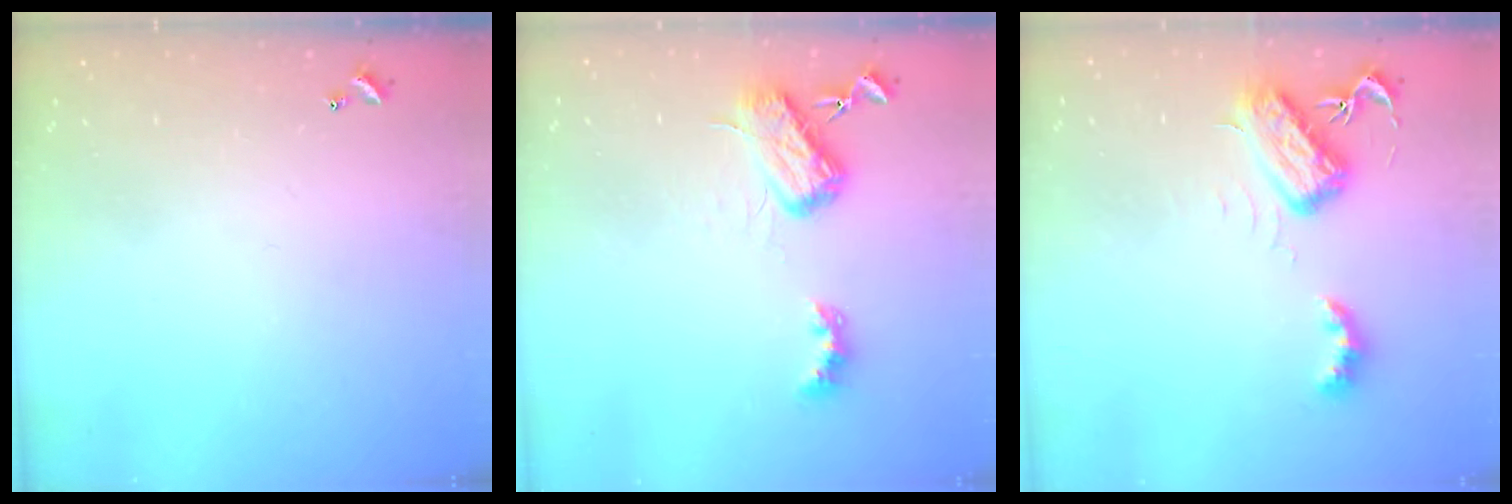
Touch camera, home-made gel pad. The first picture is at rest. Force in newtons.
{"total": 5.3, "press": 5.2, "slide": 0.8}
{"total": 6.1, "press": 6.0, "slide": 0.5}